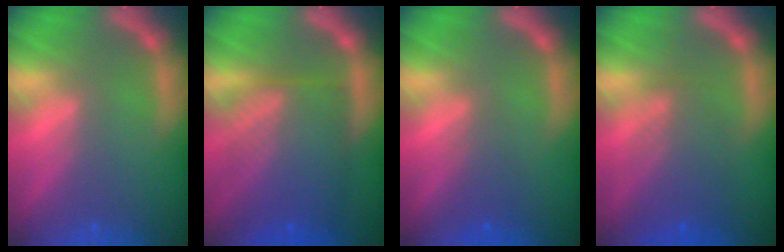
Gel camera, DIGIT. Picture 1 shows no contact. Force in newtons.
{"total": 9.5}
{"total": 1.9}
{"total": 5.1}